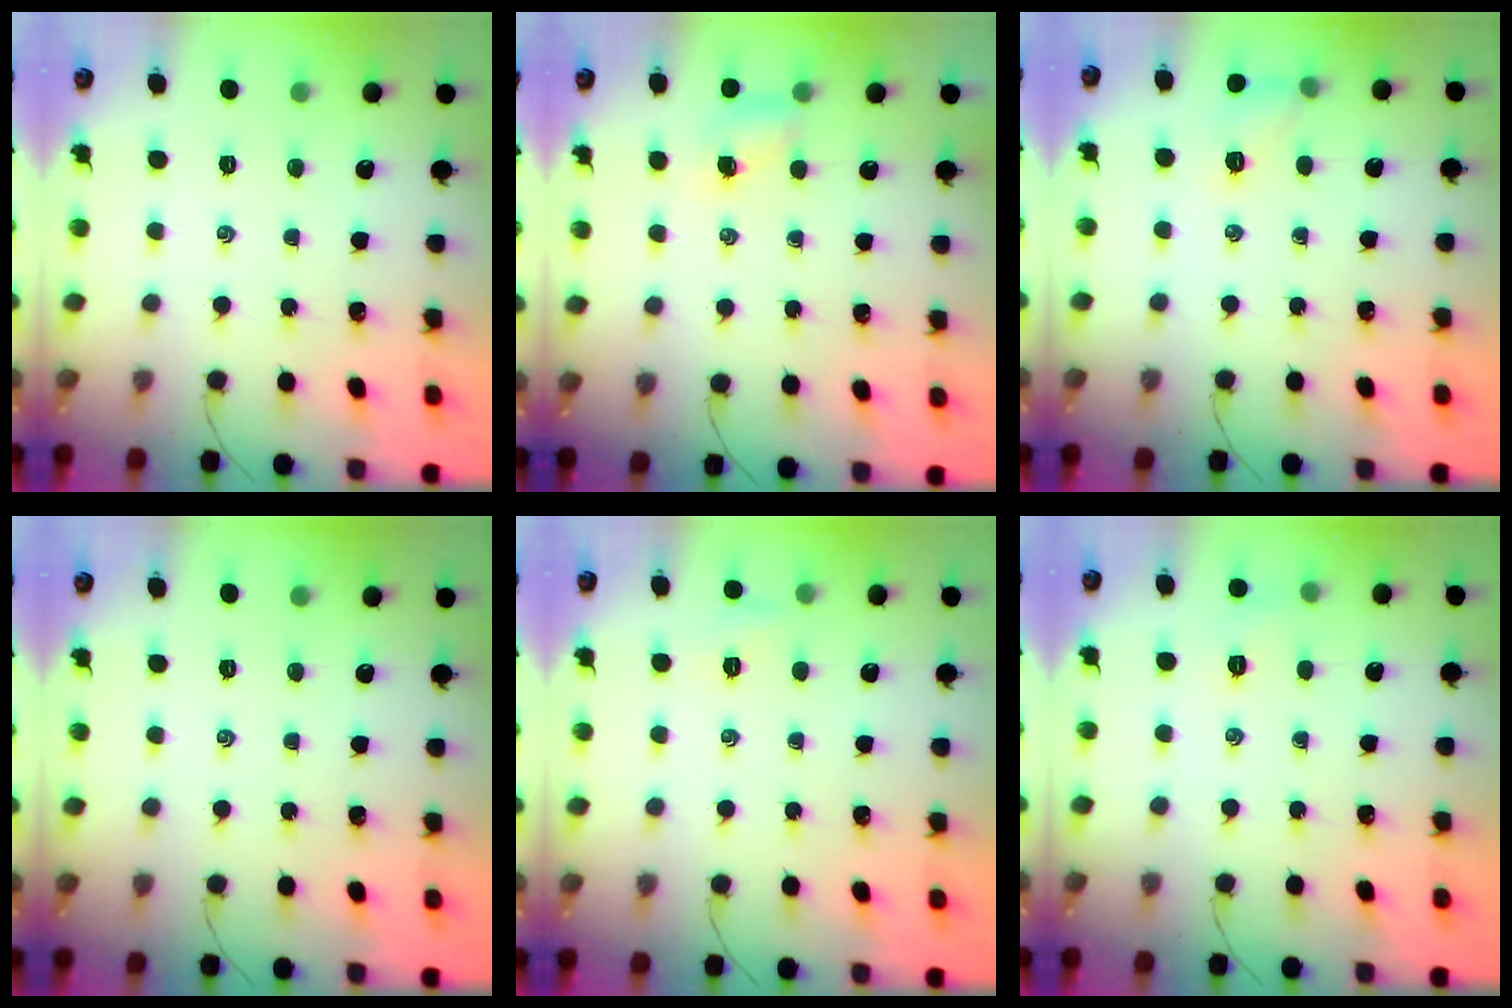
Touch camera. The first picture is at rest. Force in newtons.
{"total": 4.0, "press": 4.0, "slide": 0.7}
{"total": 8.2, "press": 8.0, "slide": 1.7}
{"total": 0.0}
{"total": 3.3, "press": 3.2, "slide": 0.8}
{"total": 5.3, "press": 5.1, "slide": 1.3}